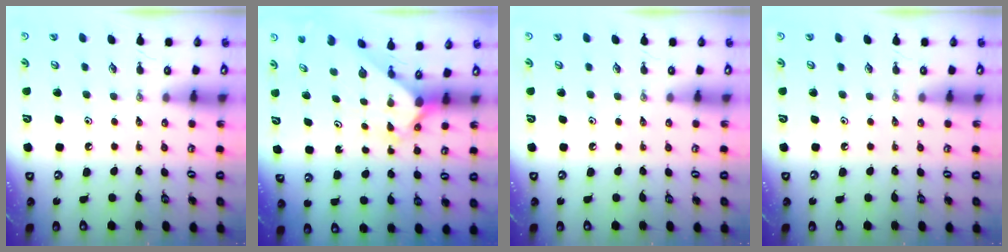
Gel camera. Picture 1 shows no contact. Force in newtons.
{"total": 2.6, "press": 2.6, "slide": 0.2}
{"total": 0.0}
{"total": 0.0}